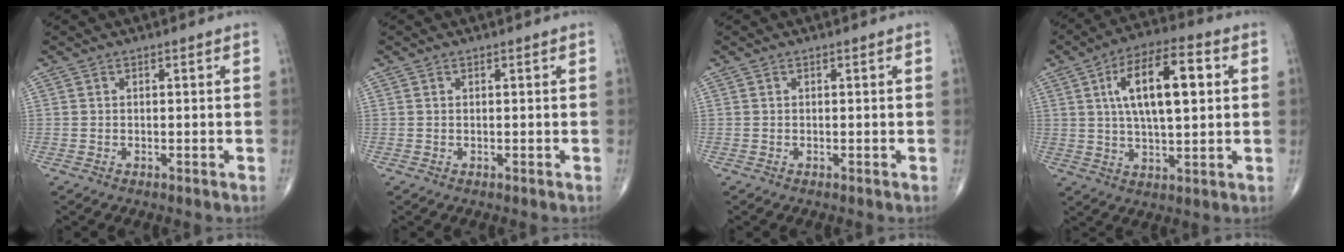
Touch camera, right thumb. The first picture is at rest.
{"total": 0.0}
{"total": 0.0}
{"total": 15.4, "force": [3.6, 6.2, 13.6], "torque": [-0.221, 0.007, 0.058]}